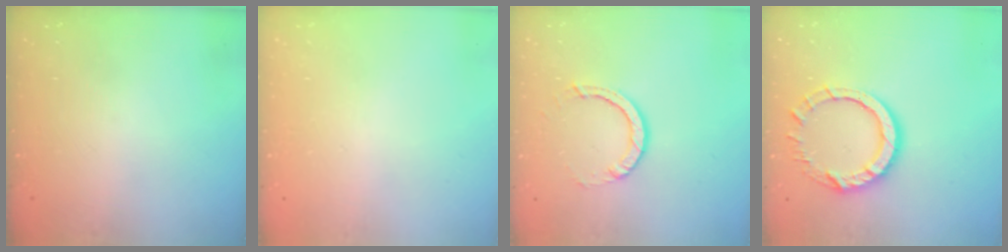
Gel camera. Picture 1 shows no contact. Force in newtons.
{"total": 2.6, "press": 2.6, "slide": 0.2}
{"total": 4.5, "press": 4.5, "slide": 0.3}
{"total": 10.5, "press": 10.4, "slide": 1.0}